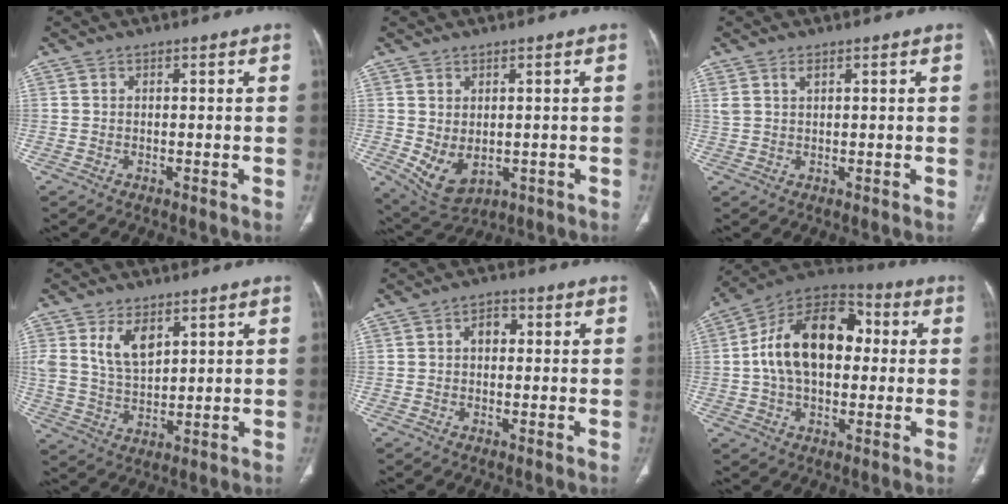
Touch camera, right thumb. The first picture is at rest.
{"total": 7.2, "force": [-0.8, 4.8, 5.3], "torque": [-0.086, -0.006, 0.012]}
{"total": 1.8, "force": [1.2, 0.8, 1.2], "torque": [-0.028, 0.001, 0.029]}
{"total": 7.7, "force": [3.7, 4.2, 5.3], "torque": [-0.085, -0.019, 0.079]}
{"total": 3.4, "force": [0.3, 2.4, 2.3], "torque": [-0.023, 0.013, 0.001]}
{"total": 19.4, "force": [1.9, 12.2, 15.0], "torque": [-0.233, 0.035, 0.026]}